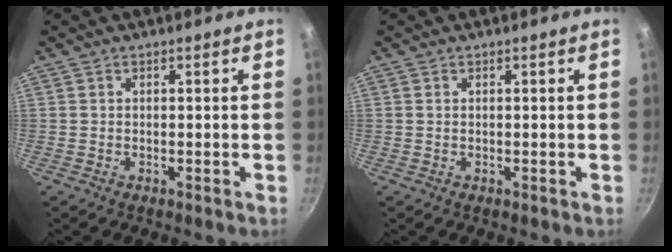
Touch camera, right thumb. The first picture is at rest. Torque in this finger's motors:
{"motor_torque": [-0.09, 0.30, 0.07, -0.12, 0.03]}